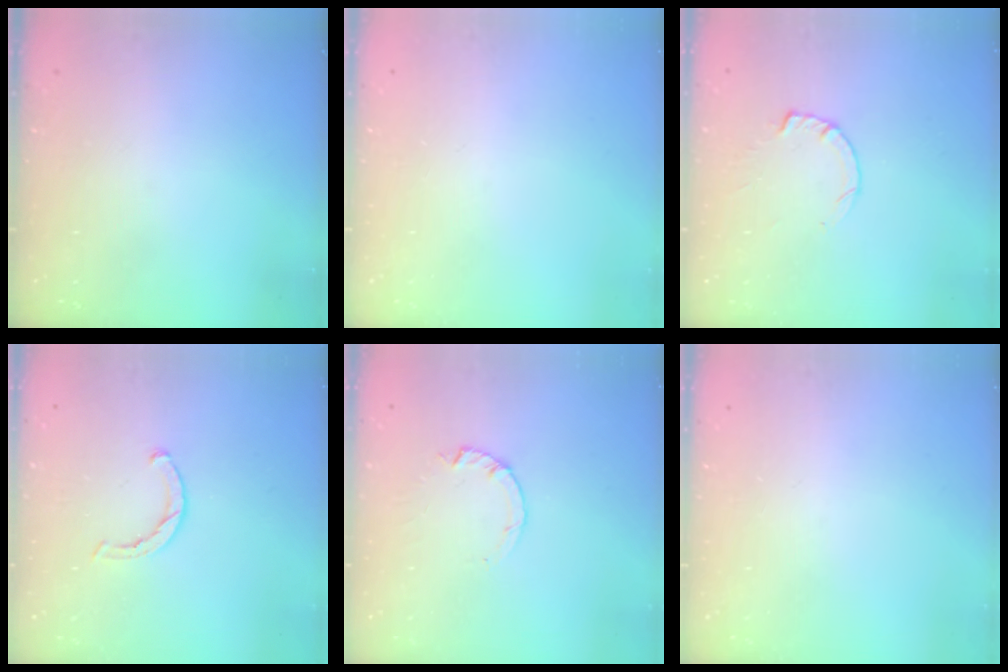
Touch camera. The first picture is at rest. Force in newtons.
{"total": 0.0}
{"total": 4.1, "press": 4.0, "slide": 0.8}
{"total": 1.8, "press": 1.8, "slide": 0.3}
{"total": 0.9, "press": 0.8, "slide": 0.2}
{"total": 0.0}